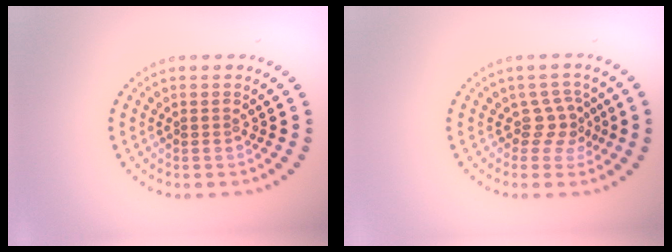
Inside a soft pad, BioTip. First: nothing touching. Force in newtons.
{"total": 2.2, "press": 1.6, "slide": 1.5}